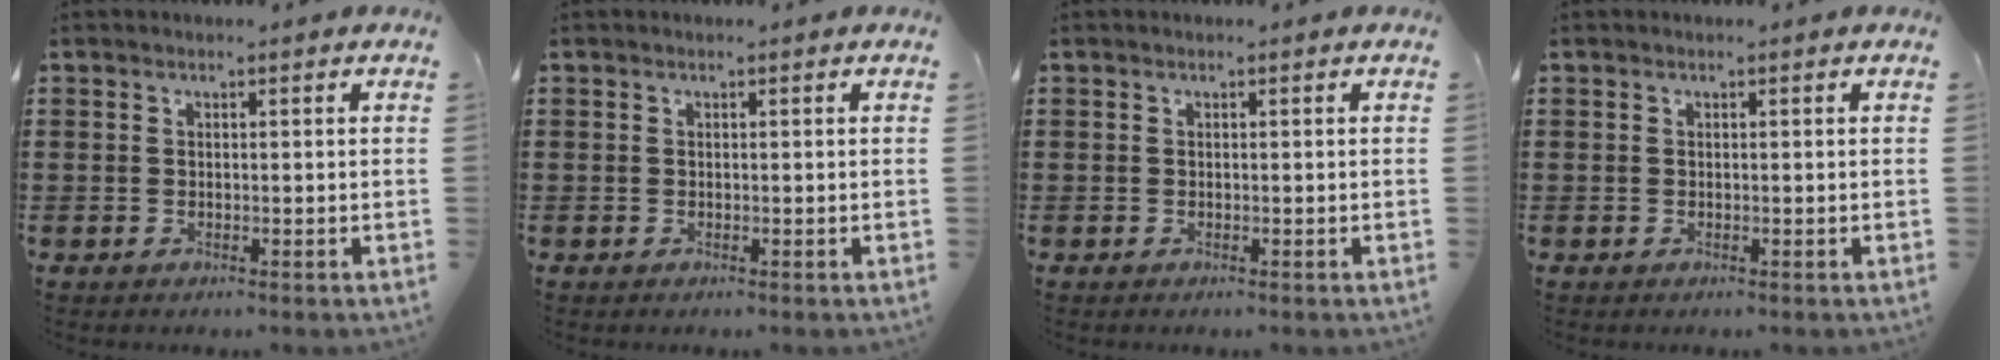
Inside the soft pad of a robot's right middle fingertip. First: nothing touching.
{"total": 0.0}
{"total": 0.0}
{"total": 0.0}